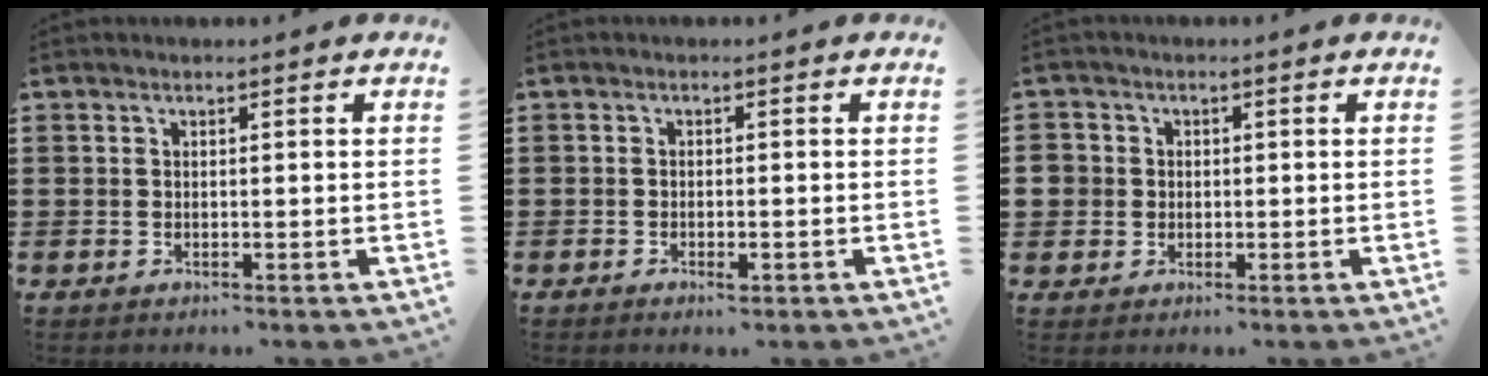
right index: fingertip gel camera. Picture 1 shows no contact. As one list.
[{"total": 1.2, "force": [-0.8, 0.5, 0.7], "torque": [-0.015, -0.004, -0.015]}, {"total": 2.6, "force": [0.0, 2.6, 0.3], "torque": [-0.017, 0.009, -0.004]}]